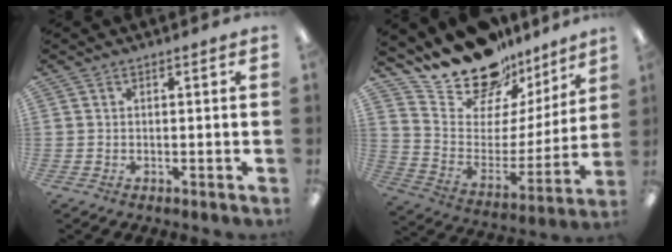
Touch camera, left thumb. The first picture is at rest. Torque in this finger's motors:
{"motor_torque": [0.83, 0.62, 1.37, -1.41, 0.13]}